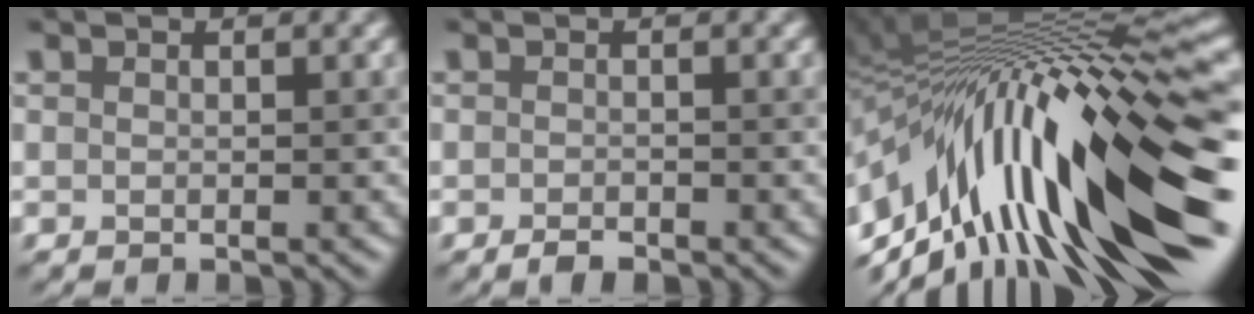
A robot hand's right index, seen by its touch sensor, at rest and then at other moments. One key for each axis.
{"total": 1.2, "fx": -0.8, "fy": 0.4, "fz": 0.7, "tx": -0.015, "ty": -0.001, "tz": -0.018}
{"total": 16.7, "fx": -2.5, "fy": 5.8, "fz": 15.5, "tx": -0.256, "ty": 0.031, "tz": -0.056}